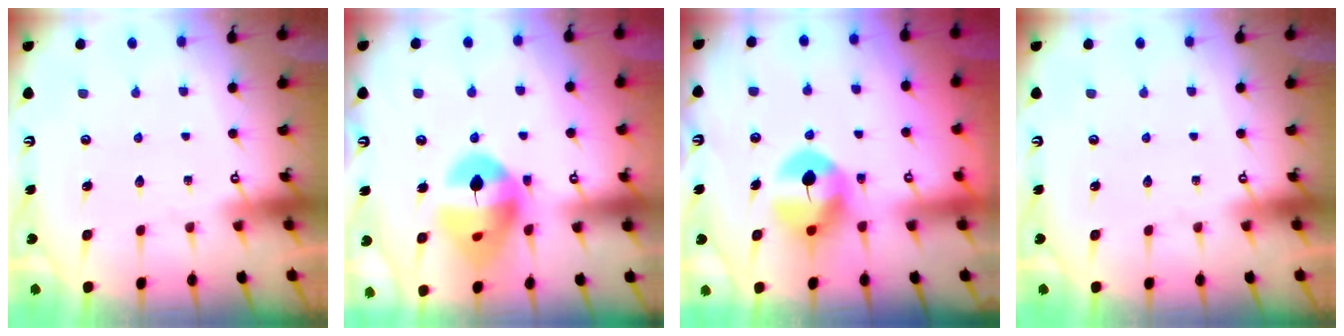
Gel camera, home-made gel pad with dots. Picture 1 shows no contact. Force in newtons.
{"total": 15.8, "press": 15.6, "slide": 1.8}
{"total": 7.4, "press": 7.3, "slide": 1.1}
{"total": 0.0}